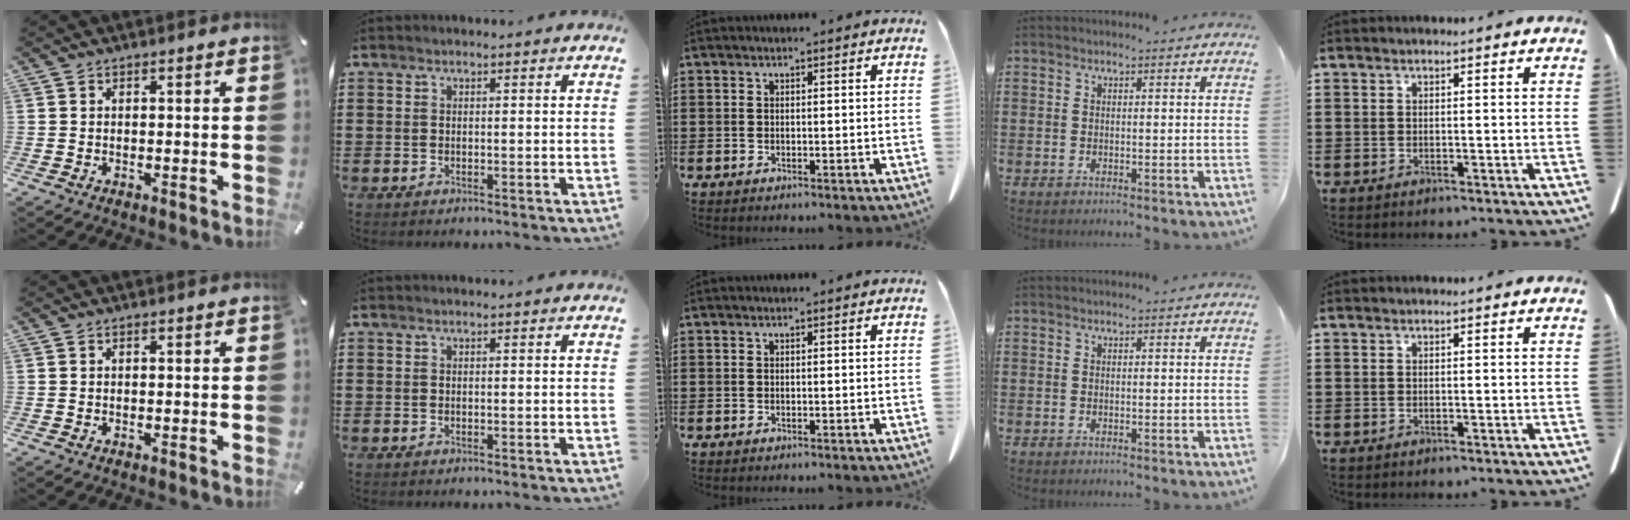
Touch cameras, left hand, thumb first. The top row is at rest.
{}